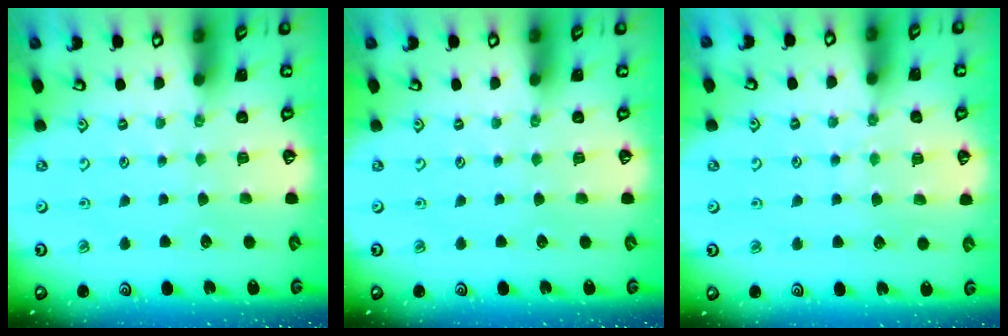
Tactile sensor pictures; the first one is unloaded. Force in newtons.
{"total": 0.0}
{"total": 7.8, "press": 7.7, "slide": 0.7}